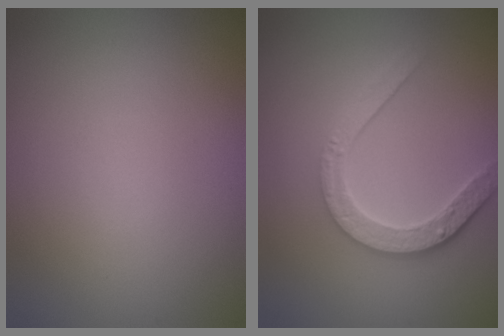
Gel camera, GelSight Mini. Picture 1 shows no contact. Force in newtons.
{"total": 4.7, "press": 3.6, "slide": 3.1}